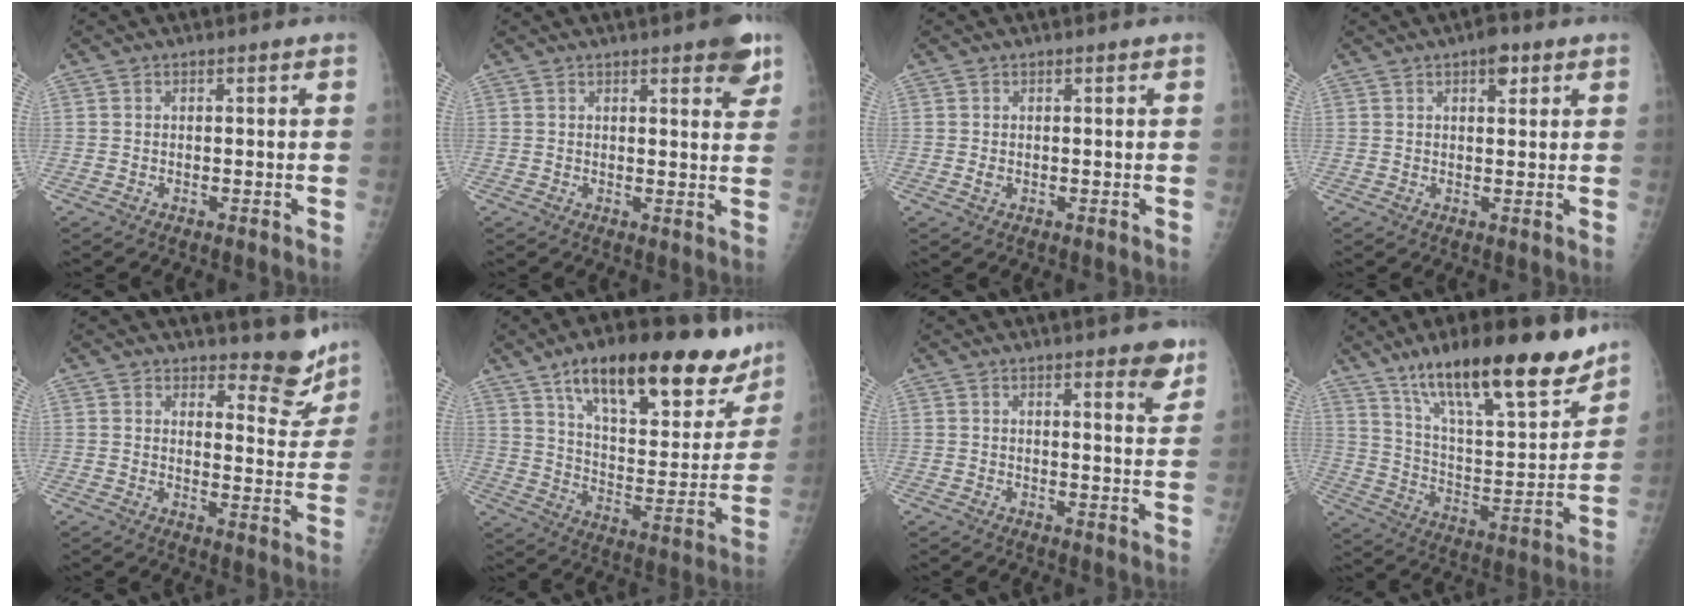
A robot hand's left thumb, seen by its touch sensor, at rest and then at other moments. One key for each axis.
{"total": 6.6, "fx": 4.0, "fy": 1.9, "fz": 4.9, "tx": -0.044, "ty": -0.017, "tz": 0.046}
{"total": 1.0, "fx": 0.2, "fy": 0.7, "fz": 0.6, "tx": -0.008, "ty": -0.001, "tz": 0.006}
{"total": 3.6, "fx": 2.1, "fy": 1.6, "fz": 2.4, "tx": -0.021, "ty": -0.006, "tz": 0.026}
{"total": 8.4, "fx": 7.5, "fy": 3.1, "fz": 2.0, "tx": 0.009, "ty": -0.074, "tz": 0.091}
{"total": 26.9, "fx": 17.7, "fy": 10.5, "fz": 17.3, "tx": -0.209, "ty": -0.053, "tz": 0.271}
{"total": 5.1, "fx": 3.5, "fy": 1.2, "fz": 3.5, "tx": -0.031, "ty": -0.020, "tz": 0.040}
{"total": 24.6, "fx": 17.3, "fy": 6.3, "fz": 16.2, "tx": -0.229, "ty": -0.073, "tz": 0.291}